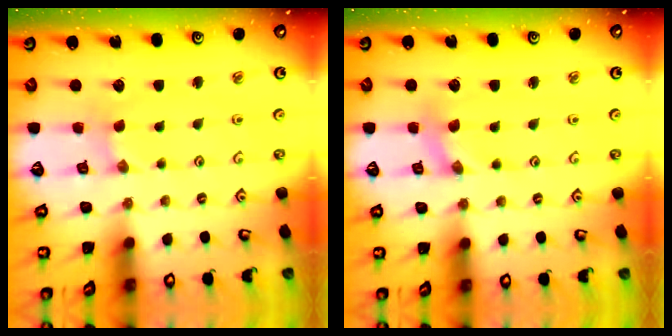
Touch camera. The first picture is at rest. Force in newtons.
{"total": 0.9, "press": 0.8, "slide": 0.3}